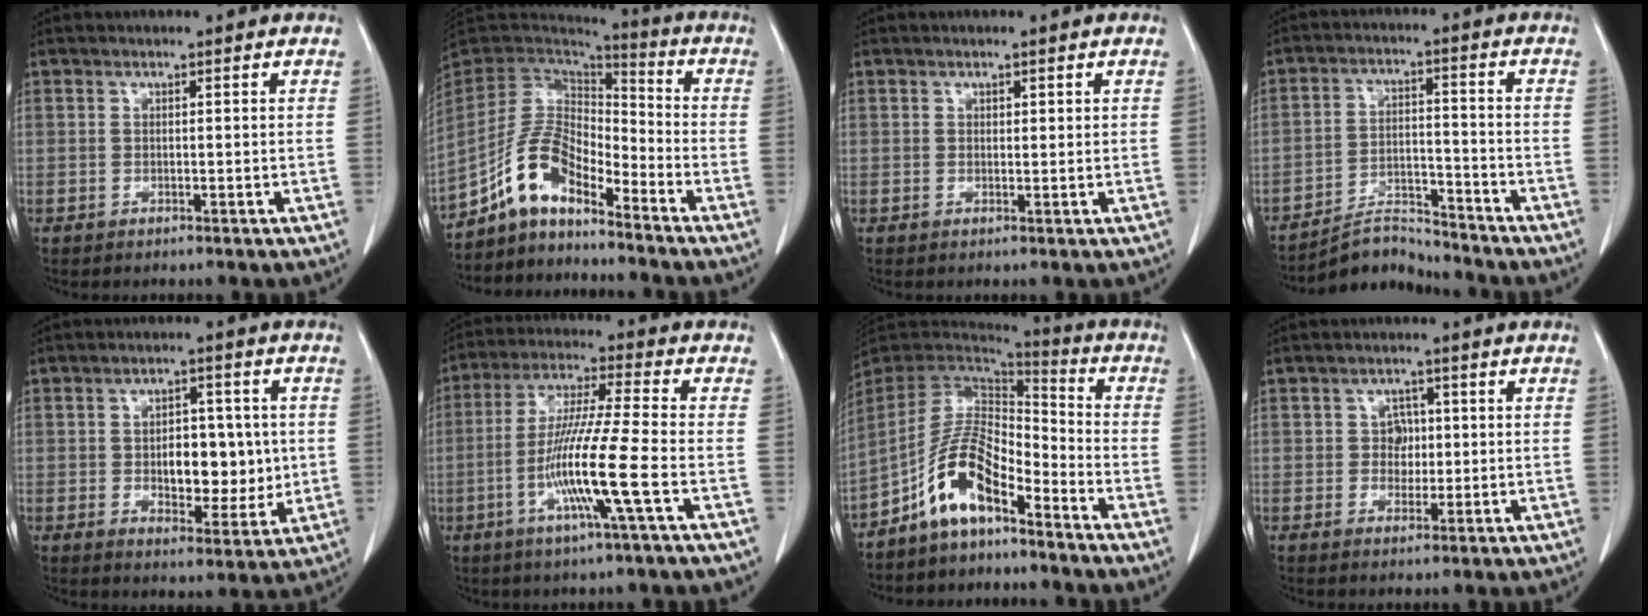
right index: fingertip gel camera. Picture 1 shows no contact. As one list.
[{"total": 10.3, "force": [-7.6, 3.7, 5.8], "torque": [-0.121, 0.033, -0.145]}, {"total": 0.8, "force": [0.4, 0.4, 0.4], "torque": [-0.002, -0.002, 0.005]}, {"total": 6.4, "force": [-6.3, 0.8, -0.9], "torque": [0.015, 0.015, -0.108]}, {"total": 9.1, "force": [0.1, 4.9, 7.7], "torque": [-0.106, 0.008, 0.010]}, {"total": 12.4, "force": [-3.7, -1.1, 11.8], "torque": [-0.231, -0.014, -0.078]}, {"total": 10.5, "force": [-6.4, 3.7, 7.4], "torque": [-0.158, 0.020, -0.121]}, {"total": 3.0, "force": [0.2, 2.6, 1.4], "torque": [-0.013, 0.006, 0.002]}]